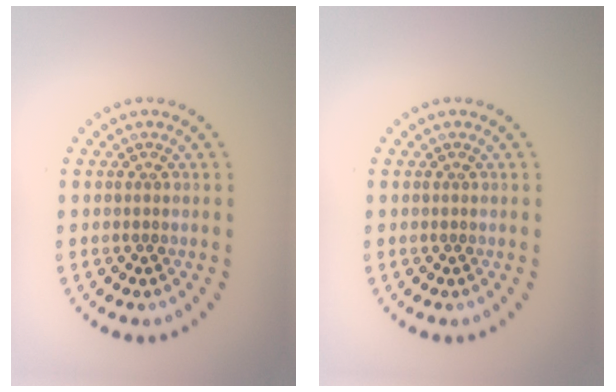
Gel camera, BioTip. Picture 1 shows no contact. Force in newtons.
{"total": 0.0}